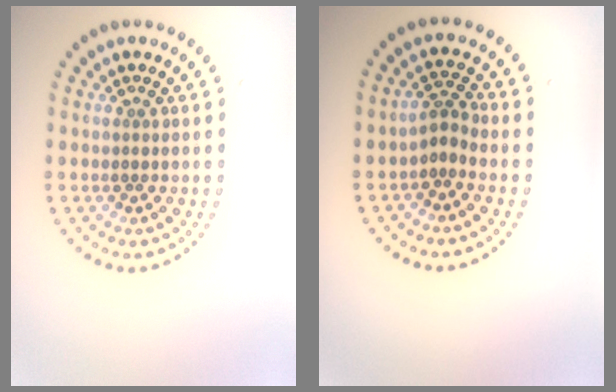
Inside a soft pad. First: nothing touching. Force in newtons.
{"total": 1.8, "press": 1.1, "slide": 1.4}